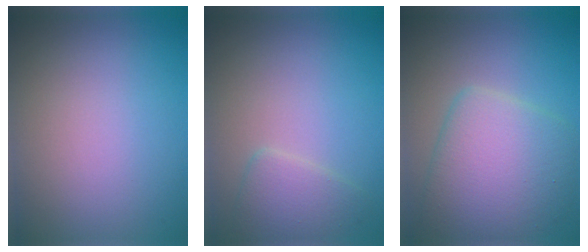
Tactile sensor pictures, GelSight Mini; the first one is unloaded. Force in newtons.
{"total": 2.4, "press": 2.4, "slide": 0.1}
{"total": 6.8, "press": 6.8, "slide": 0.1}